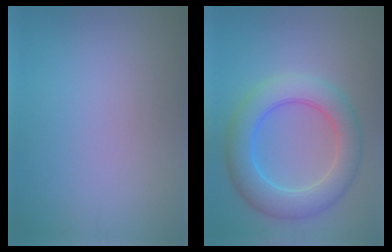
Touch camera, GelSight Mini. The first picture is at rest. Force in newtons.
{"total": 6.6, "press": 6.6, "slide": 0.1}